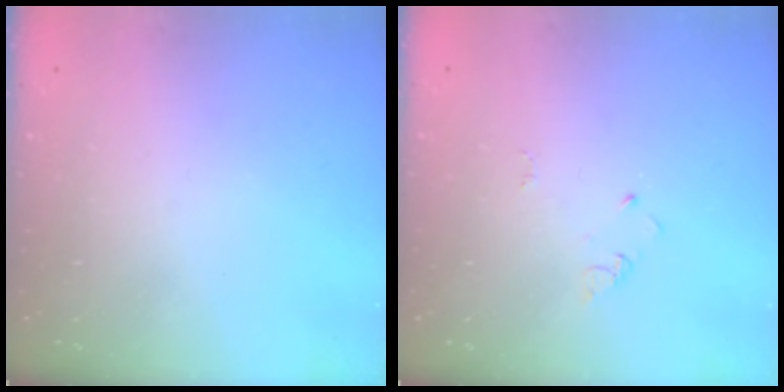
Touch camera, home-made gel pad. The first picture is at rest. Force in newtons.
{"total": 2.9, "press": 2.9, "slide": 0.3}